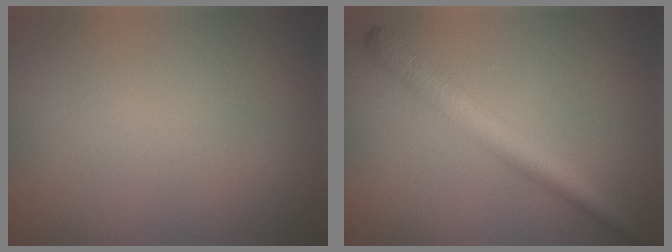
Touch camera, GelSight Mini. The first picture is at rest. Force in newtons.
{"total": 3.3, "press": 3.3, "slide": 0.1}